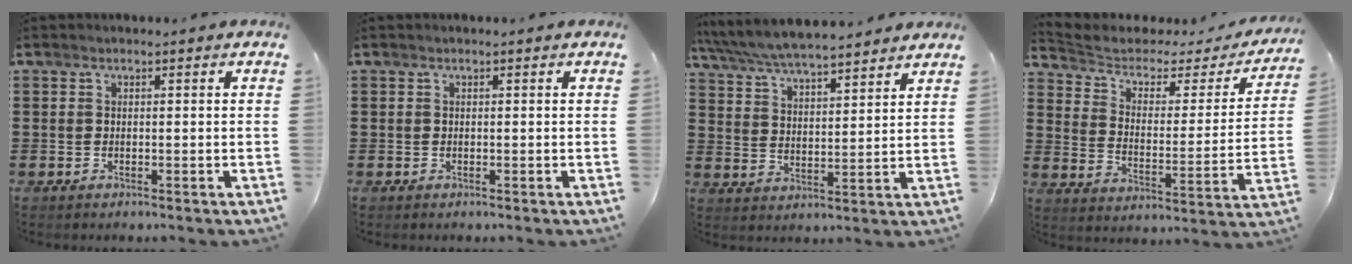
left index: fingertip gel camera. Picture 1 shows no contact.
{"total": 0.0}
{"total": 6.3, "force": [6.1, 0.3, 1.6], "torque": [-0.058, -0.030, 0.106]}
{"total": 3.5, "force": [2.2, 2.2, 1.6], "torque": [-0.051, -0.014, 0.028]}